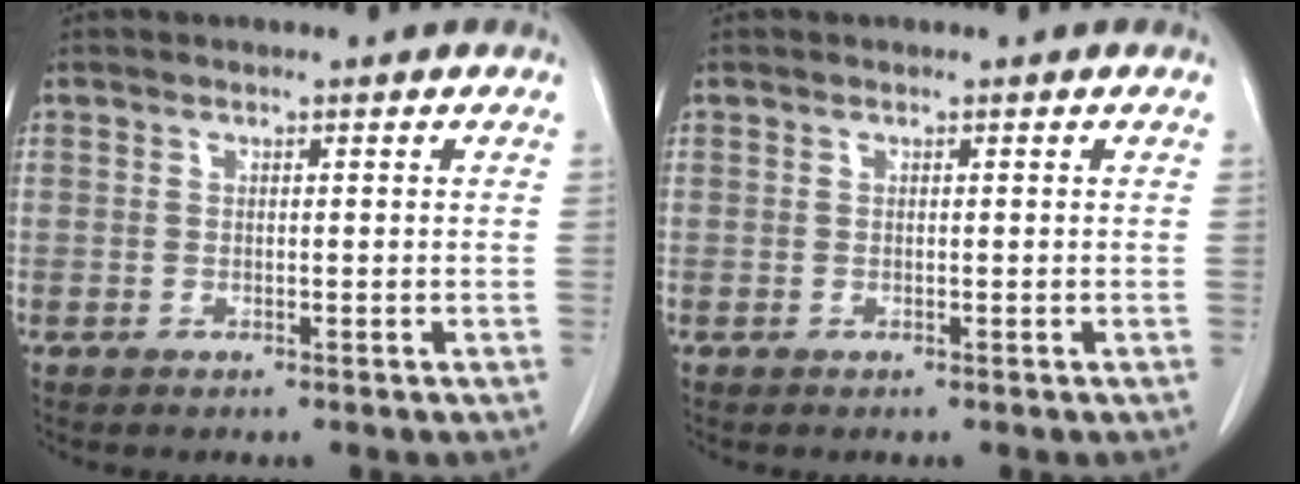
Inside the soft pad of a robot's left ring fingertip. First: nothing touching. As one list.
[{"total": 0.0}]